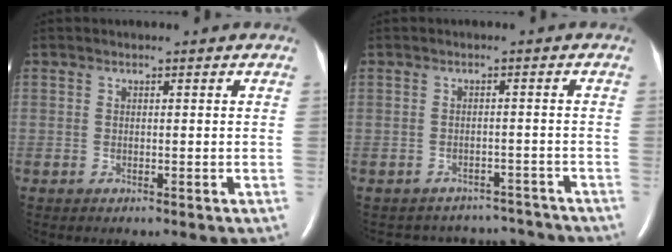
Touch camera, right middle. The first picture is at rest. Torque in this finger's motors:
{"motor_torque": [-0.18, -0.24, 0.01, 0.00]}